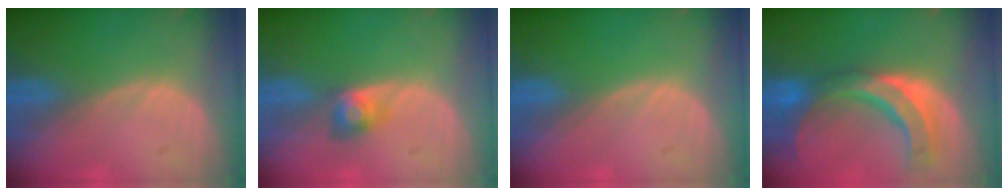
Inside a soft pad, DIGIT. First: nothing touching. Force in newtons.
{"total": 2.9, "press": 2.8, "slide": 0.1}
{"total": 0.0}
{"total": 10.6, "press": 9.3, "slide": 4.9}